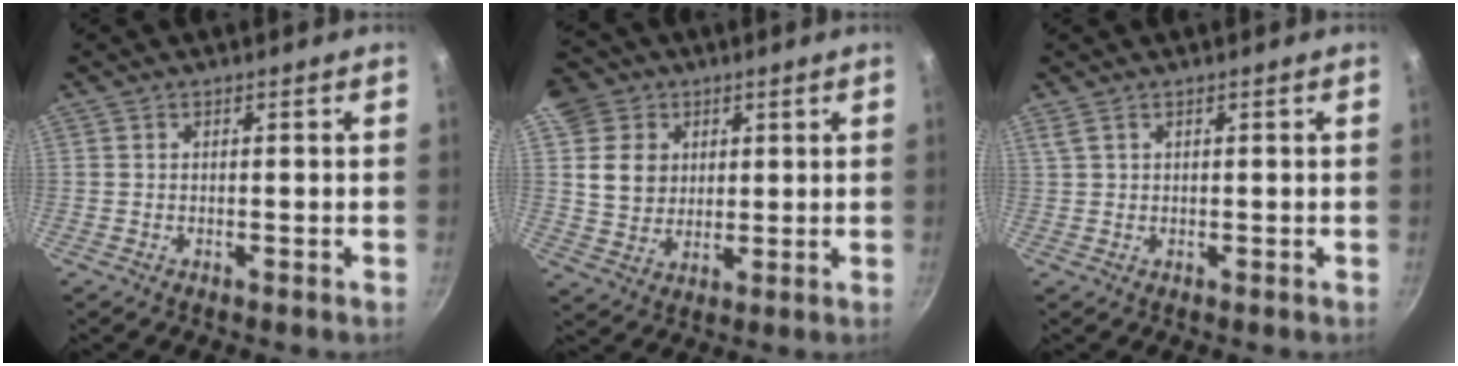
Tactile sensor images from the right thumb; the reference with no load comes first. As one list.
[{"total": 11.1, "force": [3.6, 9.7, 4.1], "torque": [-0.042, -0.005, 0.067]}, {"total": 1.4, "force": [0.9, 0.6, 0.8], "torque": [-0.018, 0.003, 0.022]}]